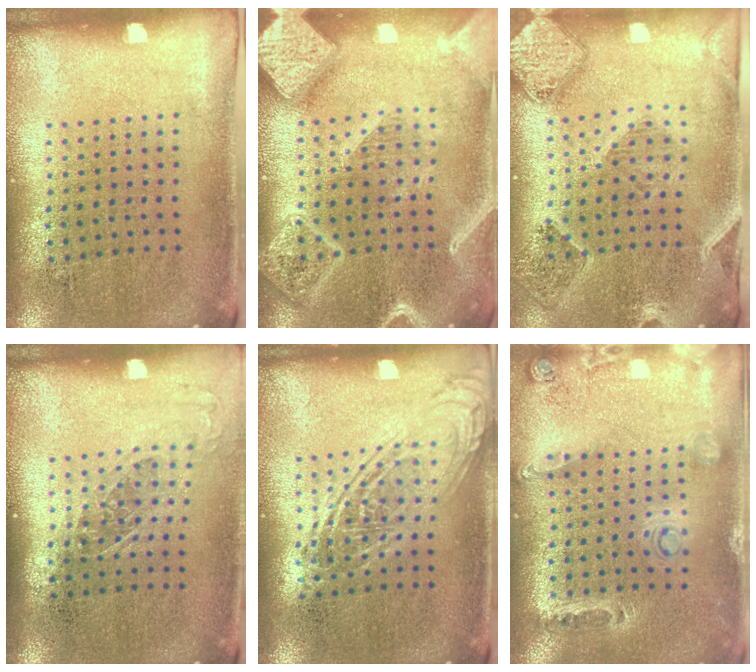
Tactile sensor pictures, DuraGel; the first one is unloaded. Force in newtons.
{"total": 3.8, "press": 3.8, "slide": 0.3}
{"total": 1.5, "press": 1.5, "slide": 0.3}
{"total": 1.2, "press": 0.9, "slide": 0.7}
{"total": 1.8, "press": 1.8, "slide": 0.1}
{"total": 0.6, "press": 0.6, "slide": 0.3}